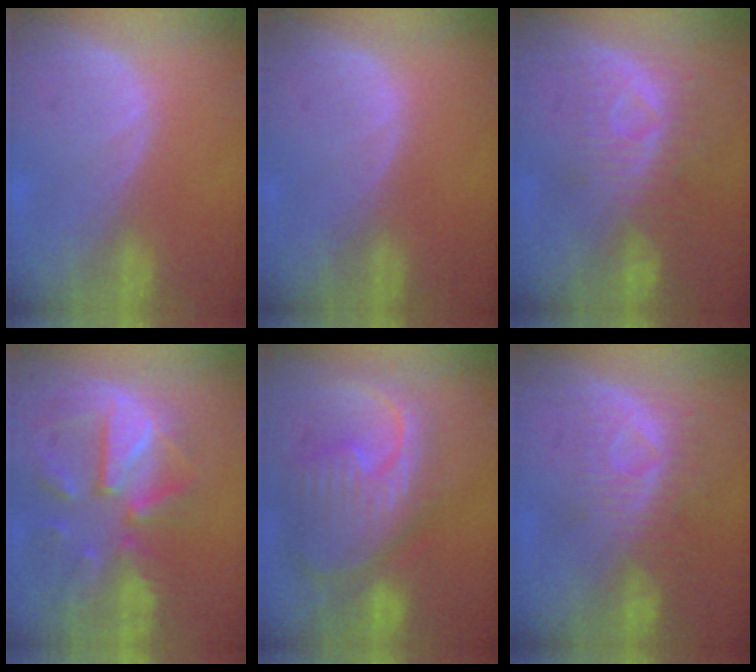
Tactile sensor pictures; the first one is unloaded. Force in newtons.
{"total": 0.0}
{"total": 8.3, "press": 7.5, "slide": 3.6}
{"total": 11.9, "press": 10.4, "slide": 5.7}
{"total": 12.4, "press": 10.6, "slide": 6.5}
{"total": 8.3, "press": 7.5, "slide": 3.6}